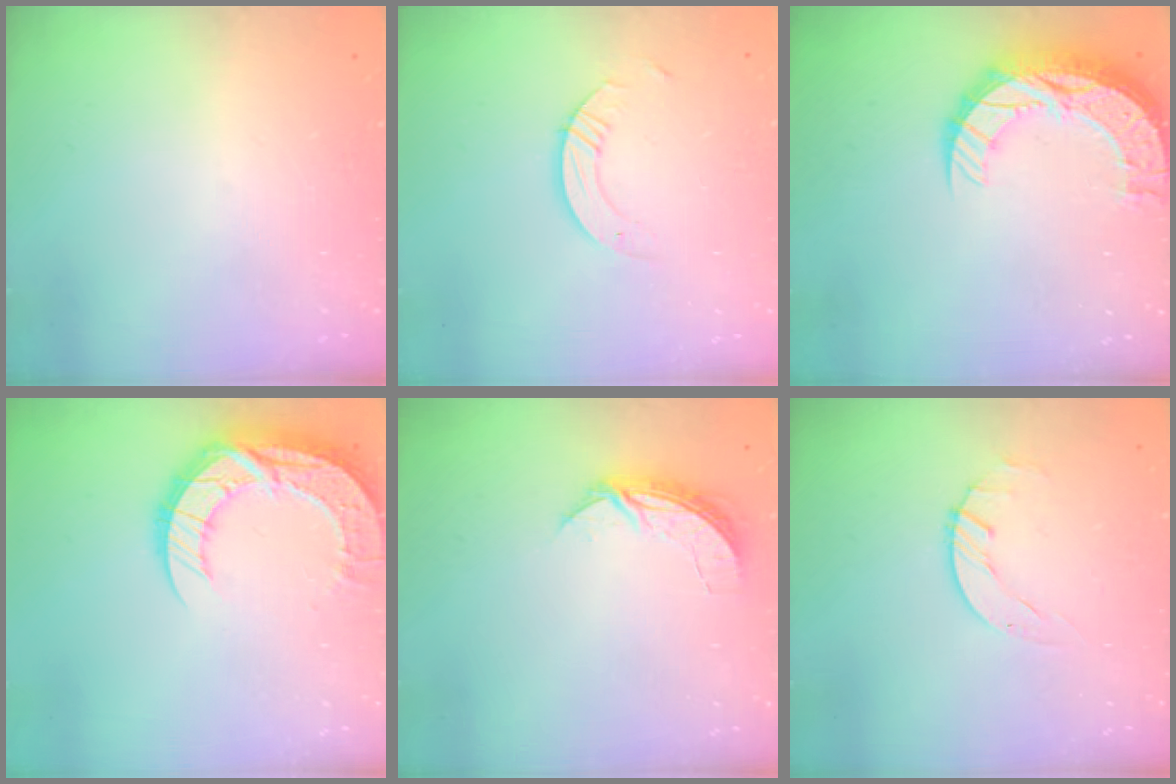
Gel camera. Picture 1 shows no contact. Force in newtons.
{"total": 3.7, "press": 3.7, "slide": 0.3}
{"total": 13.3, "press": 13.3, "slide": 0.9}
{"total": 15.6, "press": 15.6, "slide": 1.1}
{"total": 5.6, "press": 5.6, "slide": 0.5}
{"total": 0.6, "press": 0.6, "slide": 0.1}